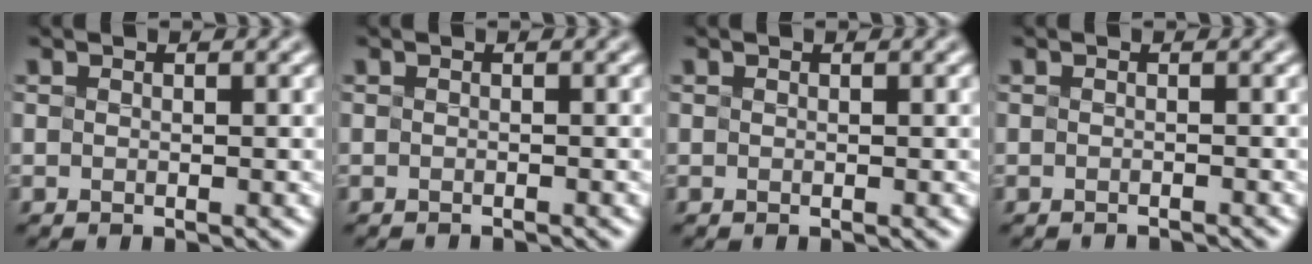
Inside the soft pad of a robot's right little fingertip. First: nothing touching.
{"total": 1.3, "force": [-1.2, 0.0, 0.3], "torque": [0.007, -0.012, -0.017]}
{"total": 0.0}
{"total": 1.7, "force": [-1.6, -0.2, 0.2], "torque": [0.006, -0.011, -0.021]}